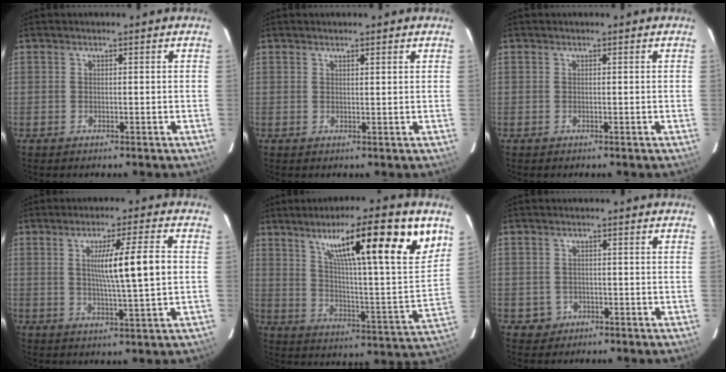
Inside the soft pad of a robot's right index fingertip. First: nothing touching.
{"total": 1.3, "force": [1.1, 0.0, 0.8], "torque": [-0.015, 0.006, 0.017]}
{"total": 0.0}
{"total": 9.6, "force": [1.1, -0.5, 9.5], "torque": [-0.156, 0.001, 0.022]}
{"total": 23.8, "force": [12.6, 1.9, 20.1], "torque": [-0.294, 0.006, 0.194]}
{"total": 2.6, "force": [-0.9, 2.4, 0.0], "torque": [0.007, 0.011, -0.008]}